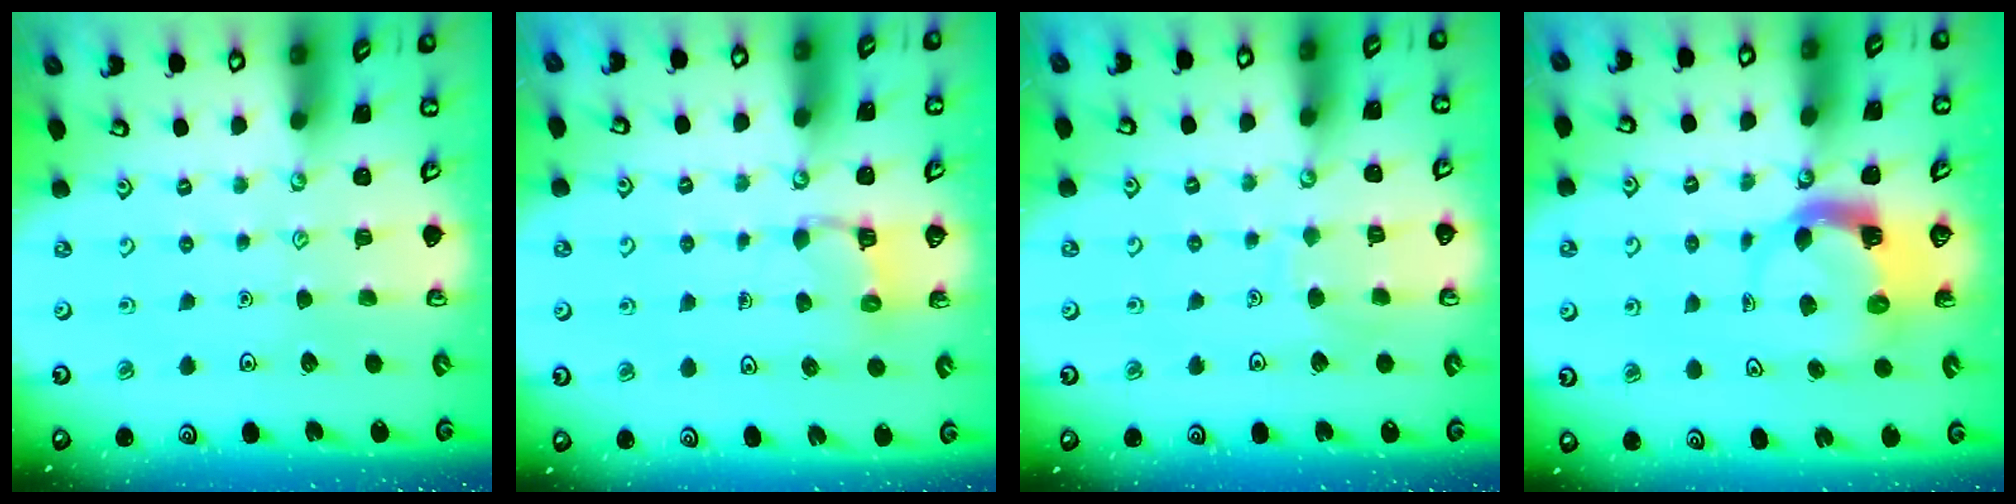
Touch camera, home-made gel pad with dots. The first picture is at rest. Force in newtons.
{"total": 4.7, "press": 4.7, "slide": 0.4}
{"total": 5.7, "press": 5.7, "slide": 0.4}
{"total": 4.1, "press": 4.0, "slide": 0.8}